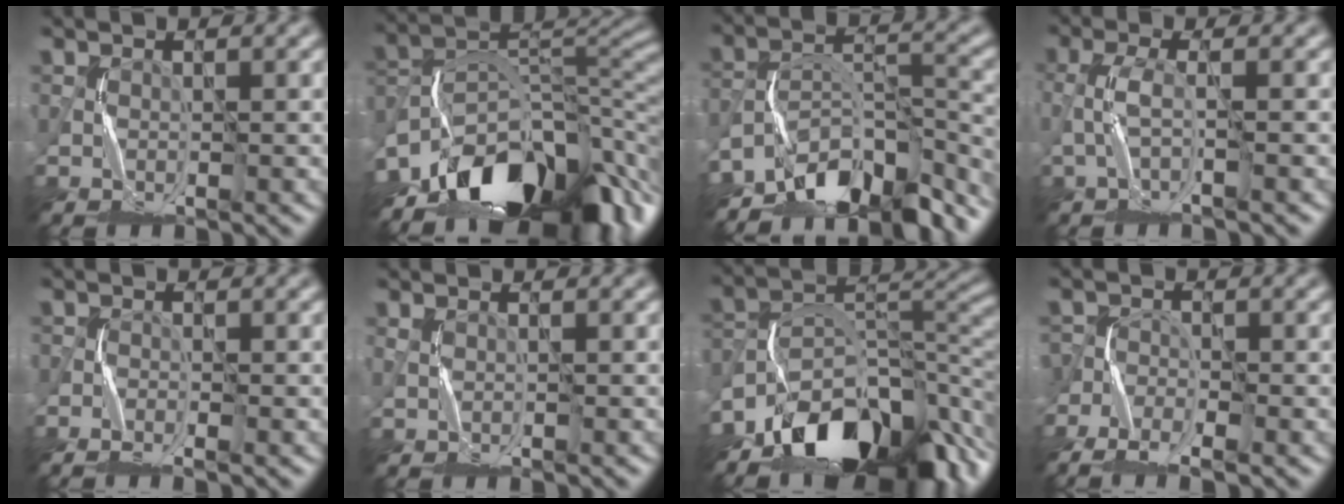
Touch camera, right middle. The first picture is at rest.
{"total": 14.2, "force": [-10.1, 7.0, 7.2], "torque": [-0.123, 0.013, -0.166]}
{"total": 10.9, "force": [-9.3, 3.7, 4.3], "torque": [-0.051, 0.003, -0.162]}
{"total": 1.8, "force": [-1.0, 0.0, 1.5], "torque": [-0.031, 0.008, -0.025]}
{"total": 2.0, "force": [-1.8, 0.3, 0.7], "torque": [-0.012, -0.003, -0.037]}
{"total": 0.0}
{"total": 12.9, "force": [-9.1, 6.4, 6.5], "torque": [-0.099, 0.012, -0.166]}
{"total": 7.1, "force": [-5.7, 2.9, 3.2], "torque": [-0.057, -0.022, -0.089]}